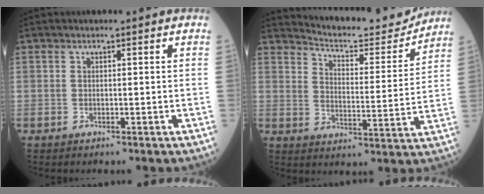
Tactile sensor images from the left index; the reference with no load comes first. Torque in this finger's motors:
{"motor_torque": [0.27, -0.30, -0.02, -0.01]}